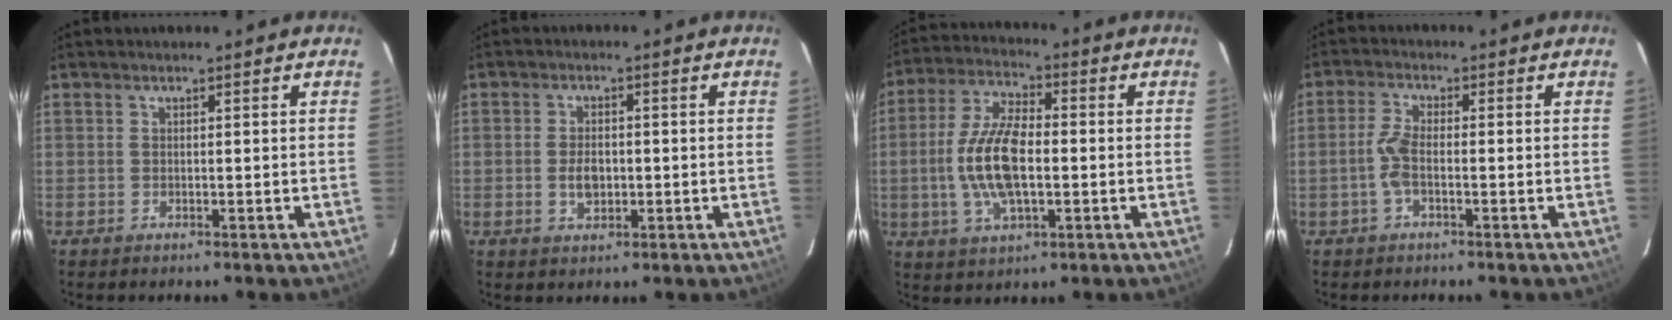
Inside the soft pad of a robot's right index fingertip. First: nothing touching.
{"total": 4.1, "force": [-0.7, 2.5, 3.2], "torque": [-0.061, 0.000, -0.010]}
{"total": 13.0, "force": [-1.6, 5.3, 11.7], "torque": [-0.244, 0.004, -0.030]}
{"total": 3.8, "force": [-1.3, 1.0, 3.4], "torque": [-0.081, 0.005, -0.027]}